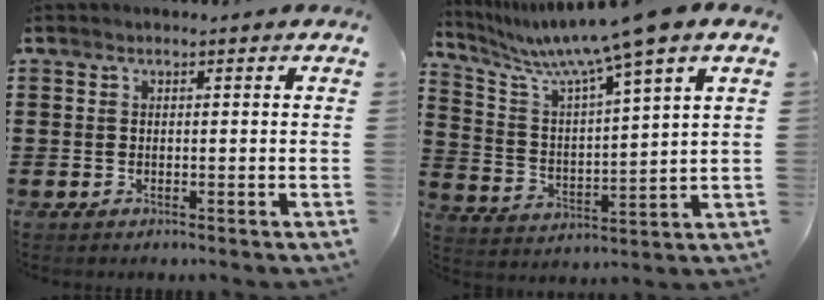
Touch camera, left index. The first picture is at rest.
{"total": 8.6, "force": [6.9, -0.9, 5.0], "torque": [-0.129, -0.048, 0.105]}